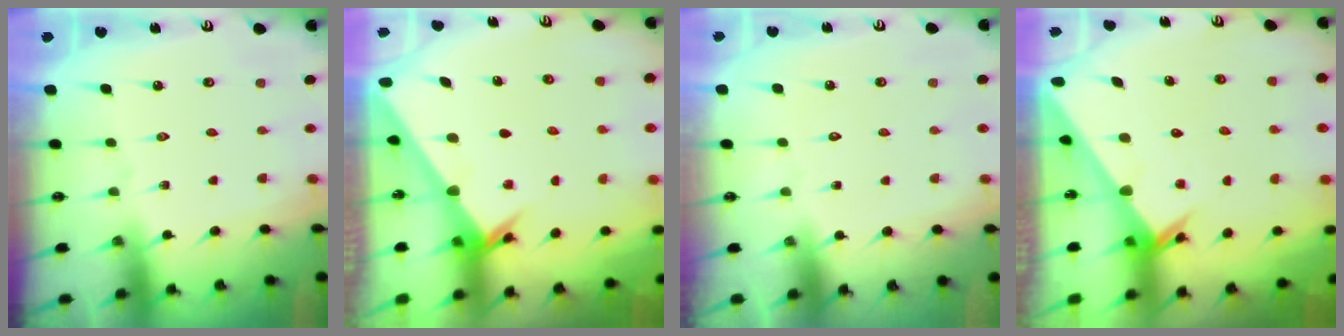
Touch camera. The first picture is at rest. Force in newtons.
{"total": 2.8, "press": 2.8, "slide": 0.2}
{"total": 1.6, "press": 1.5, "slide": 0.1}
{"total": 2.1, "press": 2.1, "slide": 0.1}